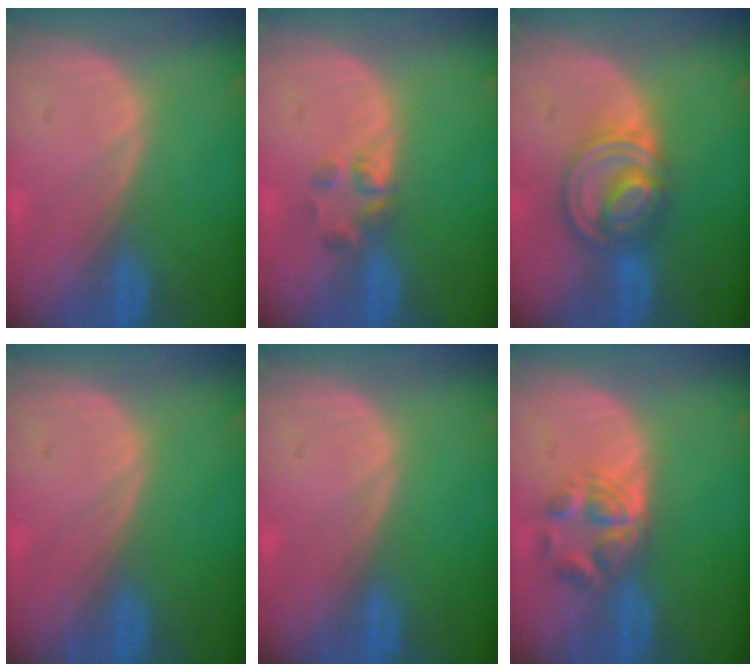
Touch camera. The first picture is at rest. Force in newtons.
{"total": 2.6, "press": 2.4, "slide": 0.9}
{"total": 7.9, "press": 6.9, "slide": 3.9}
{"total": 0.0}
{"total": 0.0}
{"total": 5.9, "press": 4.8, "slide": 3.4}